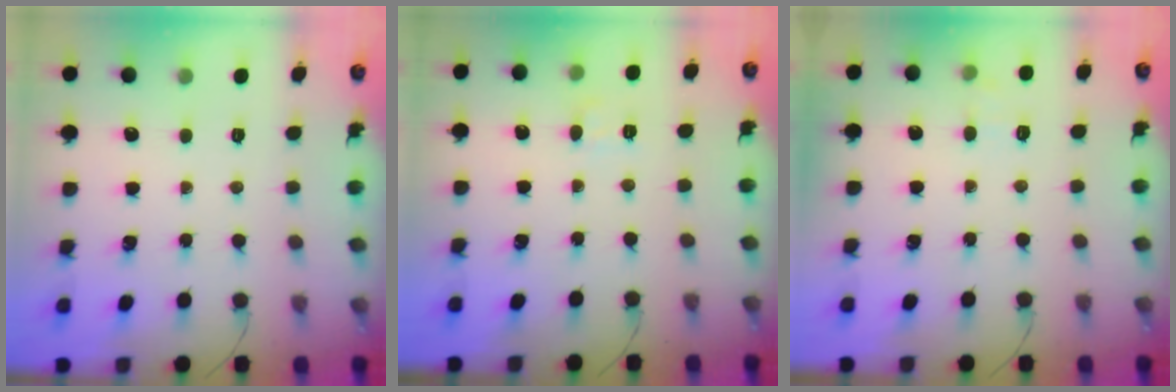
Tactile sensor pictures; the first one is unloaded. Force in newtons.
{"total": 5.4, "press": 5.3, "slide": 1.4}
{"total": 6.5, "press": 6.2, "slide": 1.8}